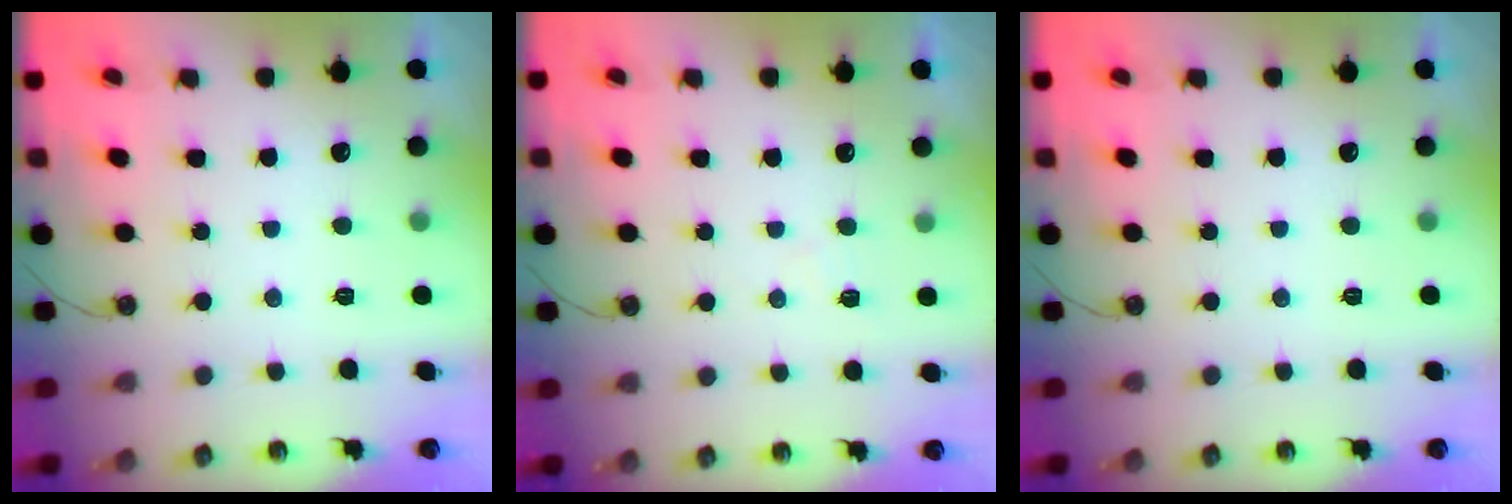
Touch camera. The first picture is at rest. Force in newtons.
{"total": 4.8, "press": 4.8, "slide": 0.7}
{"total": 0.0}